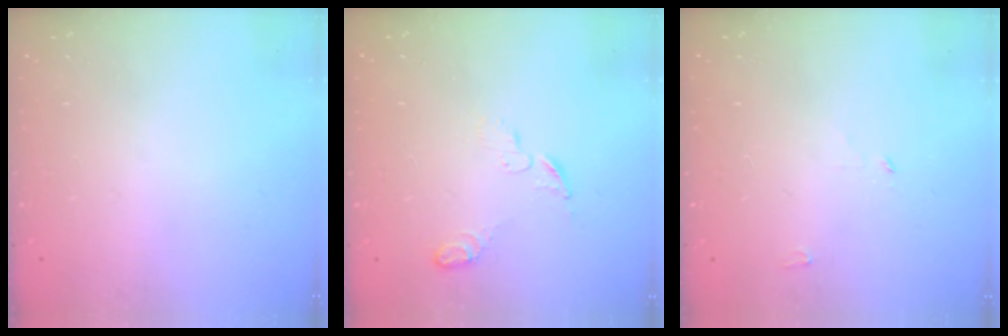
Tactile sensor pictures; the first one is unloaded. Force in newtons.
{"total": 5.2, "press": 5.2, "slide": 0.6}
{"total": 2.7, "press": 2.7, "slide": 0.3}